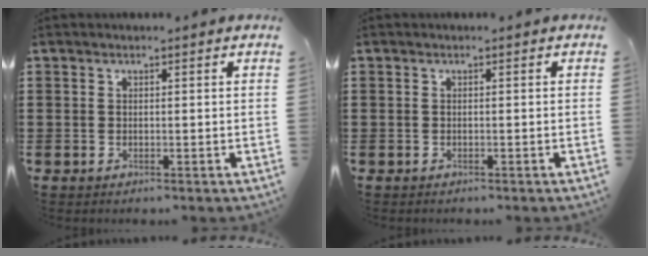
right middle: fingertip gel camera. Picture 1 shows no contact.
{"total": 0.0}